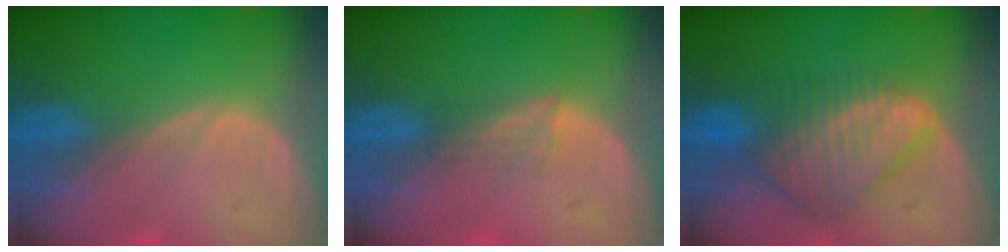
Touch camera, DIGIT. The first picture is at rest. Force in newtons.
{"total": 2.0, "press": 1.6, "slide": 1.3}
{"total": 8.7, "press": 7.6, "slide": 4.3}